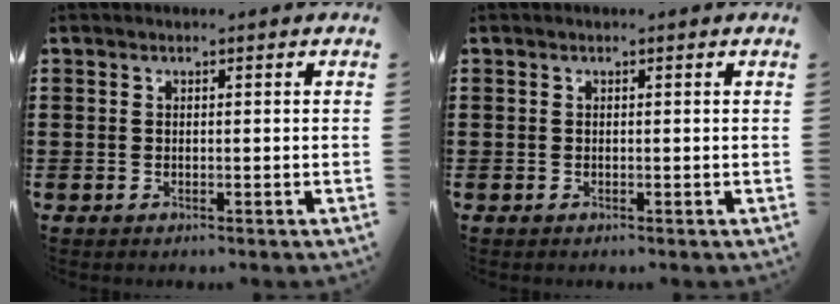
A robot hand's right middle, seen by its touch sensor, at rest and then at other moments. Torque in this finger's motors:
{"motor_torque": [0.02, -0.59, -0.01, 0.00]}